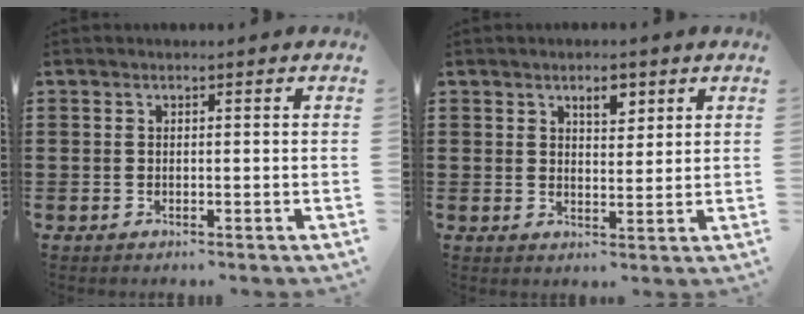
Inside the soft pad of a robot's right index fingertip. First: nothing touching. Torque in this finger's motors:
{"motor_torque": [0.07, -0.06, 0.10, 0.02]}